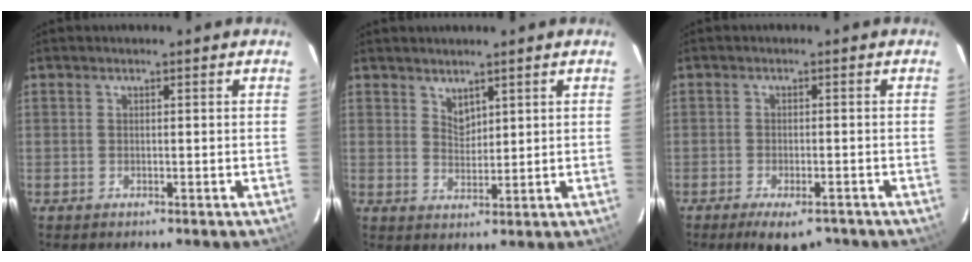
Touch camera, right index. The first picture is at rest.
{"total": 2.8, "force": [2.3, 1.2, 1.0], "torque": [-0.014, 0.000, 0.043]}
{"total": 6.6, "force": [-5.0, 2.2, 3.7], "torque": [-0.073, -0.013, -0.074]}